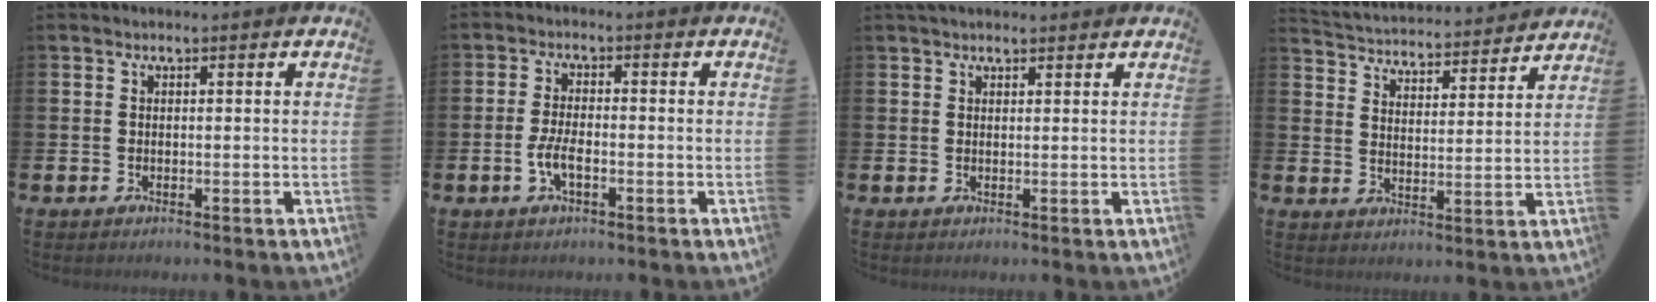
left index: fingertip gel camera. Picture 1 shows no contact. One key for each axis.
{"total": 3.4, "fx": -1.2, "fy": 1.3, "fz": 2.9, "tx": -0.060, "ty": 0.004, "tz": -0.023}
{"total": 1.7, "fx": 1.5, "fy": 0.5, "fz": 0.4, "tx": 0.001, "ty": 0.000, "tz": 0.026}
{"total": 4.2, "fx": 4.2, "fy": 0.7, "fz": 0.0, "tx": -0.024, "ty": -0.041, "tz": 0.068}